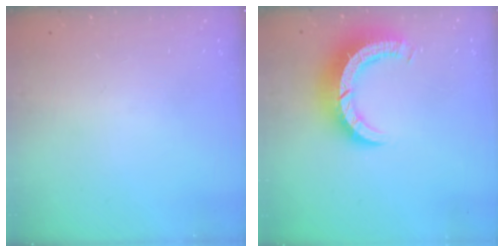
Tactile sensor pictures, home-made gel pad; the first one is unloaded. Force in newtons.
{"total": 10.3, "press": 10.2, "slide": 1.2}